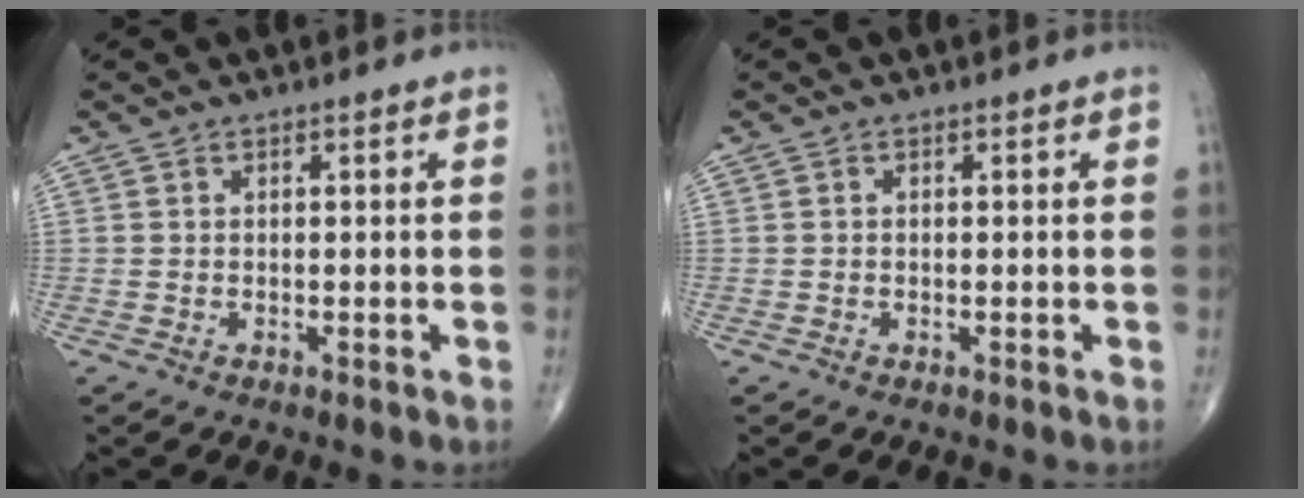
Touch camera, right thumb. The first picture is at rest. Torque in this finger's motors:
{"motor_torque": [-0.17, -0.05, -0.24, -0.21, -0.01]}